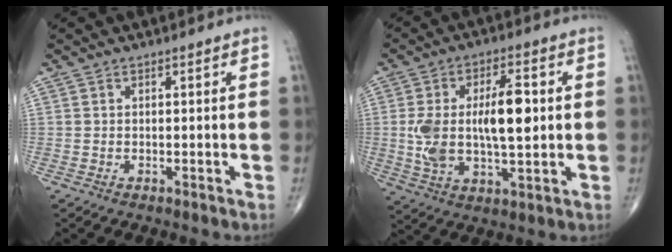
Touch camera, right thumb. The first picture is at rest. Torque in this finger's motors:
{"motor_torque": [1.18, 1.40, 0.93, 0.72, 0.25]}